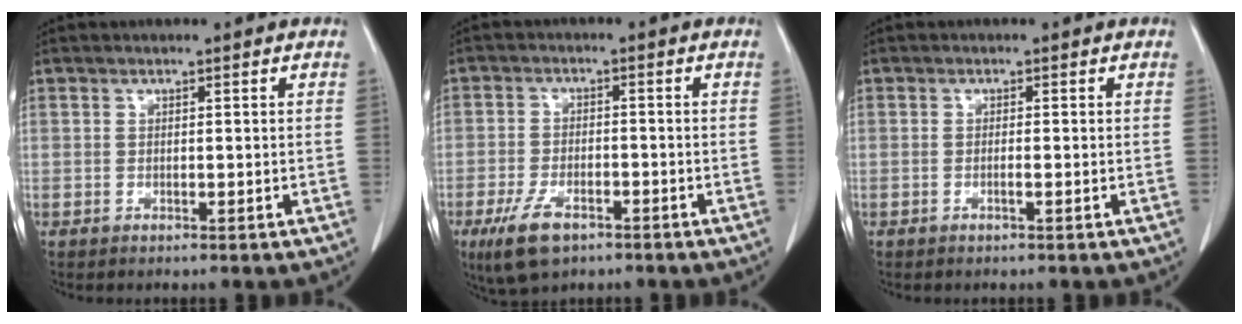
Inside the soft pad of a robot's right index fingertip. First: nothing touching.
{"total": 6.6, "force": [-3.9, 3.1, 4.3], "torque": [-0.094, -0.008, -0.065]}
{"total": 0.7, "force": [-0.3, -0.1, 0.7], "torque": [-0.012, 0.001, -0.006]}